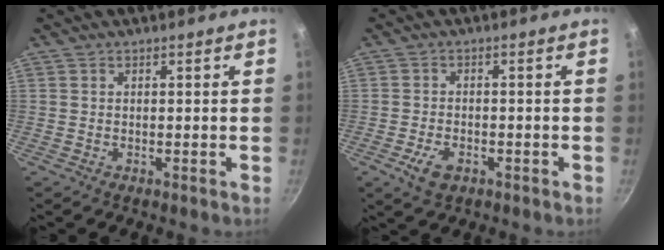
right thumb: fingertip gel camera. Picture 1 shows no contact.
{"total": 4.7, "force": [-2.2, 2.7, 3.2], "torque": [-0.062, 0.011, -0.038]}